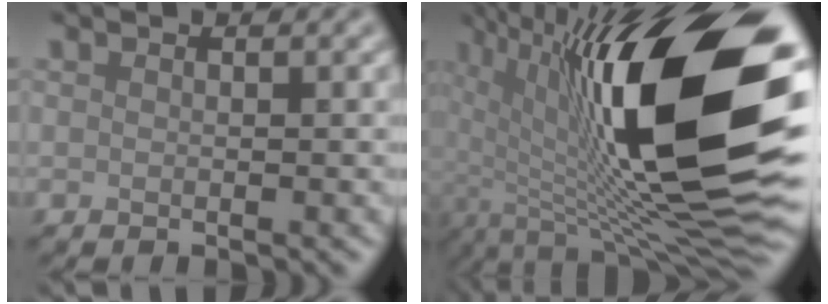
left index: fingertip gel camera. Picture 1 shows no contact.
{"total": 19.1, "force": [1.4, 6.3, 18.0], "torque": [-0.292, -0.002, 0.026]}